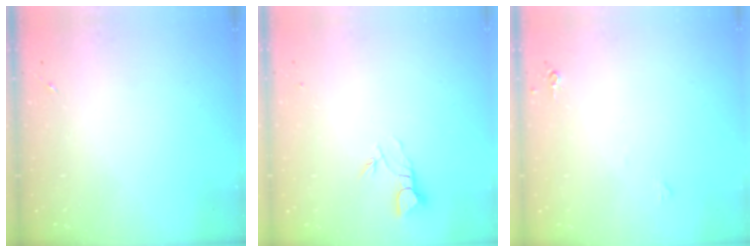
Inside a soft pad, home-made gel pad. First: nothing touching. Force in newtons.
{"total": 3.4, "press": 3.4, "slide": 0.2}
{"total": 3.8, "press": 3.8, "slide": 0.6}